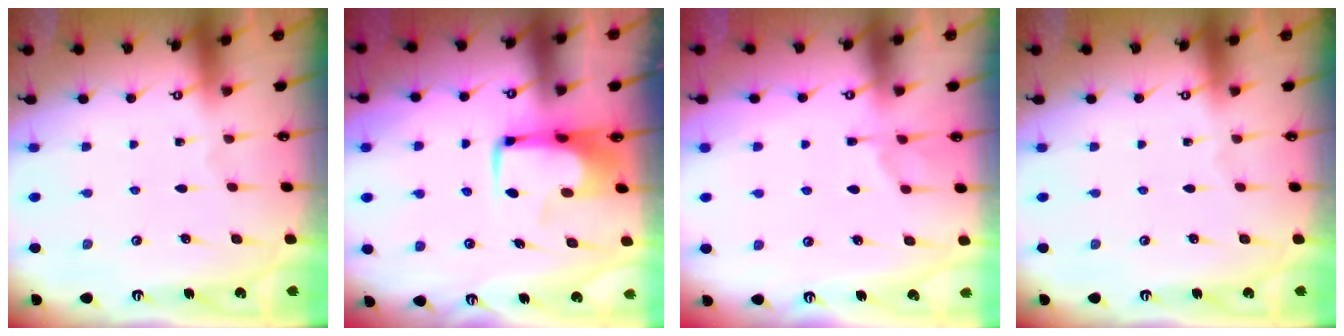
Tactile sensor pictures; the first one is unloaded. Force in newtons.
{"total": 5.8, "press": 5.7, "slide": 1.1}
{"total": 1.7, "press": 1.4, "slide": 0.9}
{"total": 0.0}